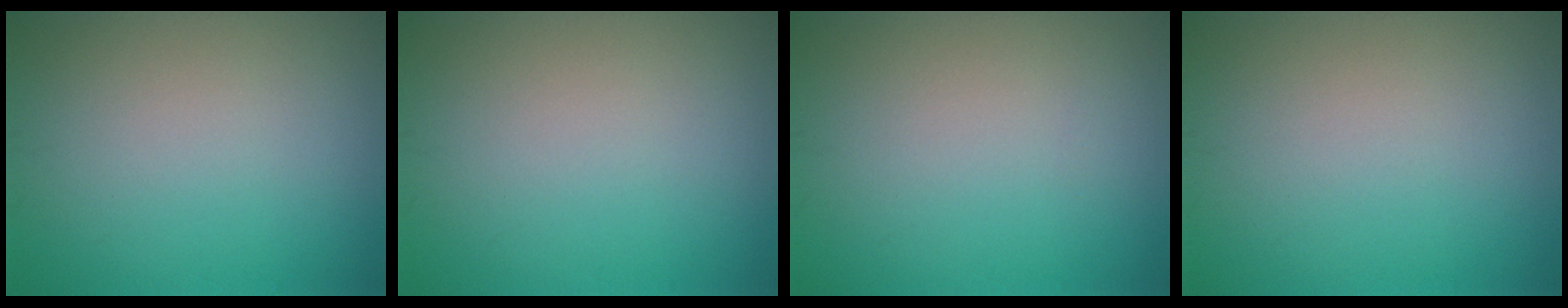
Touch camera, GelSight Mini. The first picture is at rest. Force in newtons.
{"total": 0.0}
{"total": 0.0}
{"total": 0.0}